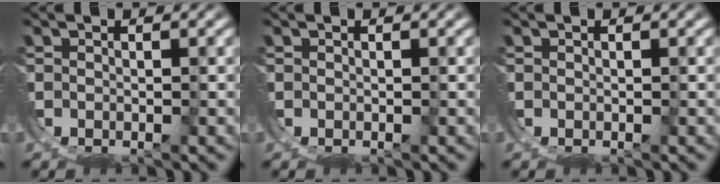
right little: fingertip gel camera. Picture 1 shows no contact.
{"total": 0.0}
{"total": 0.0}